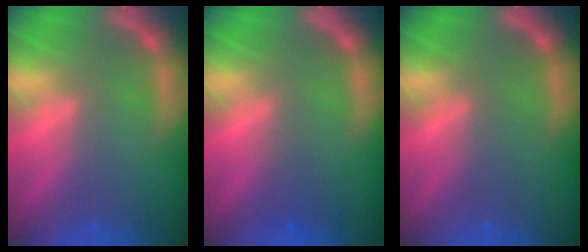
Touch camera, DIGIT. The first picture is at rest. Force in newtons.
{"total": 1.0}
{"total": 0.0}